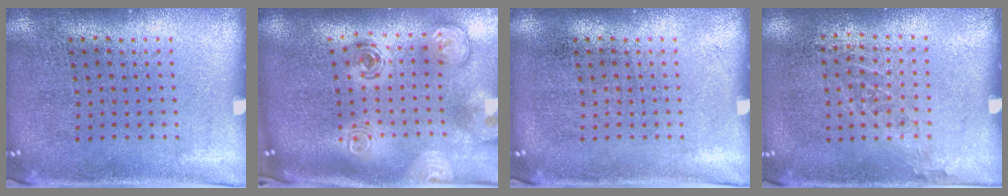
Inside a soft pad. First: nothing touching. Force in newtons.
{"total": 2.9, "press": 2.0, "slide": 2.1}
{"total": 0.0}
{"total": 0.9, "press": 0.7, "slide": 0.6}